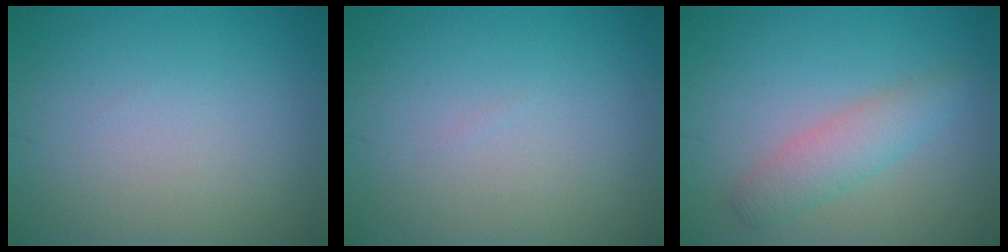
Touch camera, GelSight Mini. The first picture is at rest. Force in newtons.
{"total": 0.0}
{"total": 2.9, "press": 2.9, "slide": 0.1}